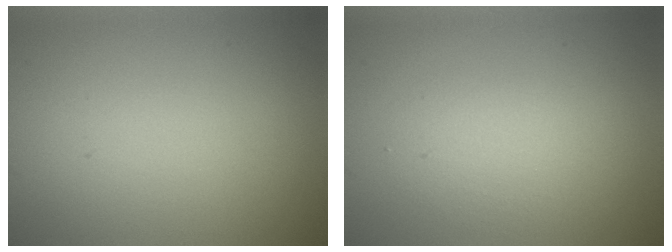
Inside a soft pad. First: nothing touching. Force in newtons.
{"total": 2.2, "press": 2.2, "slide": 0.1}